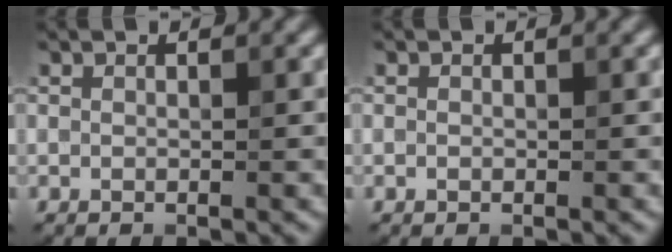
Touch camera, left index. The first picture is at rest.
{"total": 0.0}